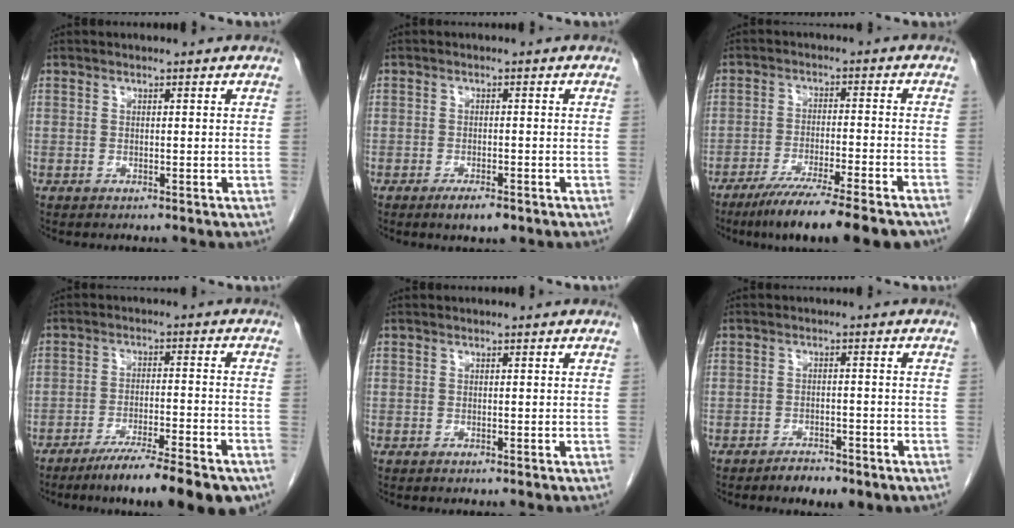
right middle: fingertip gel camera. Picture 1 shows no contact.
{"total": 2.9, "force": [-1.9, 0.8, 2.0], "torque": [-0.037, -0.003, -0.027]}
{"total": 14.0, "force": [-11.1, 0.2, 8.5], "torque": [-0.117, -0.036, -0.174]}
{"total": 13.2, "force": [-10.2, 0.8, 8.4], "torque": [-0.102, -0.015, -0.155]}
{"total": 0.0}
{"total": 3.8, "force": [-2.8, 1.5, 2.1], "torque": [-0.031, 0.000, -0.036]}